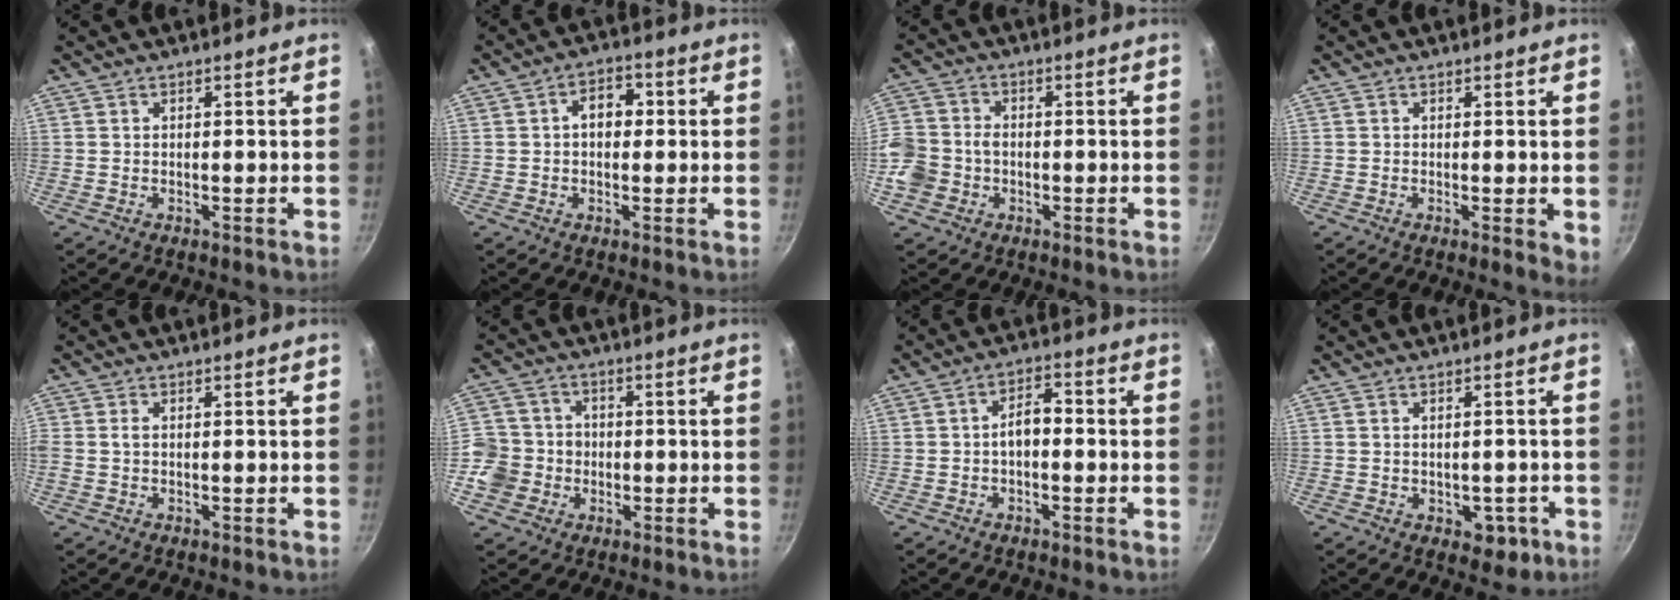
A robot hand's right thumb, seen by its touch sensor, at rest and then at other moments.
{"total": 5.5, "force": [0.5, 3.8, 3.9], "torque": [-0.041, 0.016, -0.002]}
{"total": 7.6, "force": [-2.2, 6.5, 3.3], "torque": [-0.062, 0.018, -0.046]}
{"total": 3.2, "force": [-0.2, 0.8, 3.1], "torque": [-0.046, -0.012, -0.007]}
{"total": 1.3, "force": [0.0, 0.9, 1.0], "torque": [-0.023, 0.001, -0.002]}
{"total": 8.2, "force": [-2.0, 7.7, 1.9], "torque": [-0.006, 0.020, -0.040]}
{"total": 4.8, "force": [-0.7, 2.8, 3.9], "torque": [-0.054, 0.024, -0.019]}
{"total": 4.1, "force": [-1.5, 2.7, 2.7], "torque": [-0.014, 0.013, -0.011]}